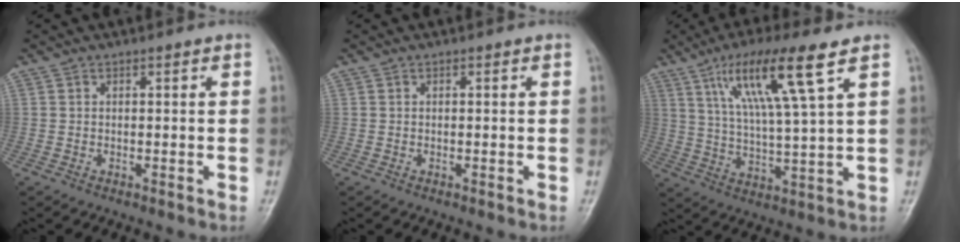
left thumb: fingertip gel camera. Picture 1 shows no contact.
{"total": 0.0}
{"total": 14.0, "force": [7.1, 1.3, 12.0], "torque": [-0.224, -0.022, 0.133]}